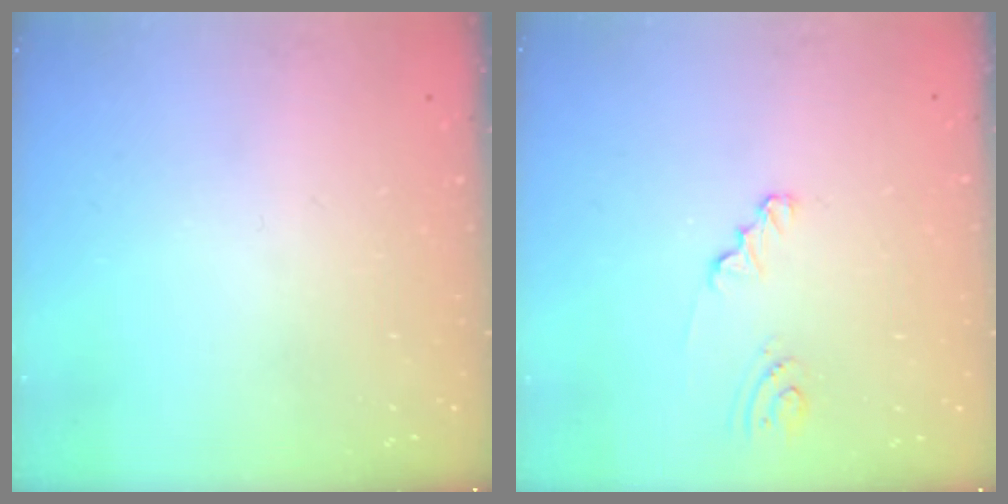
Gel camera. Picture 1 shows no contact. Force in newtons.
{"total": 2.1, "press": 2.1, "slide": 0.2}